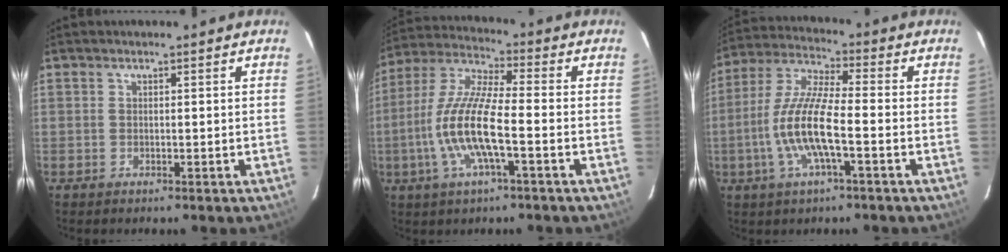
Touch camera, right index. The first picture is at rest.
{"total": 13.3, "force": [-3.6, 2.4, 12.6], "torque": [-0.263, -0.003, -0.073]}
{"total": 12.0, "force": [-3.2, 2.1, 11.4], "torque": [-0.240, -0.002, -0.065]}